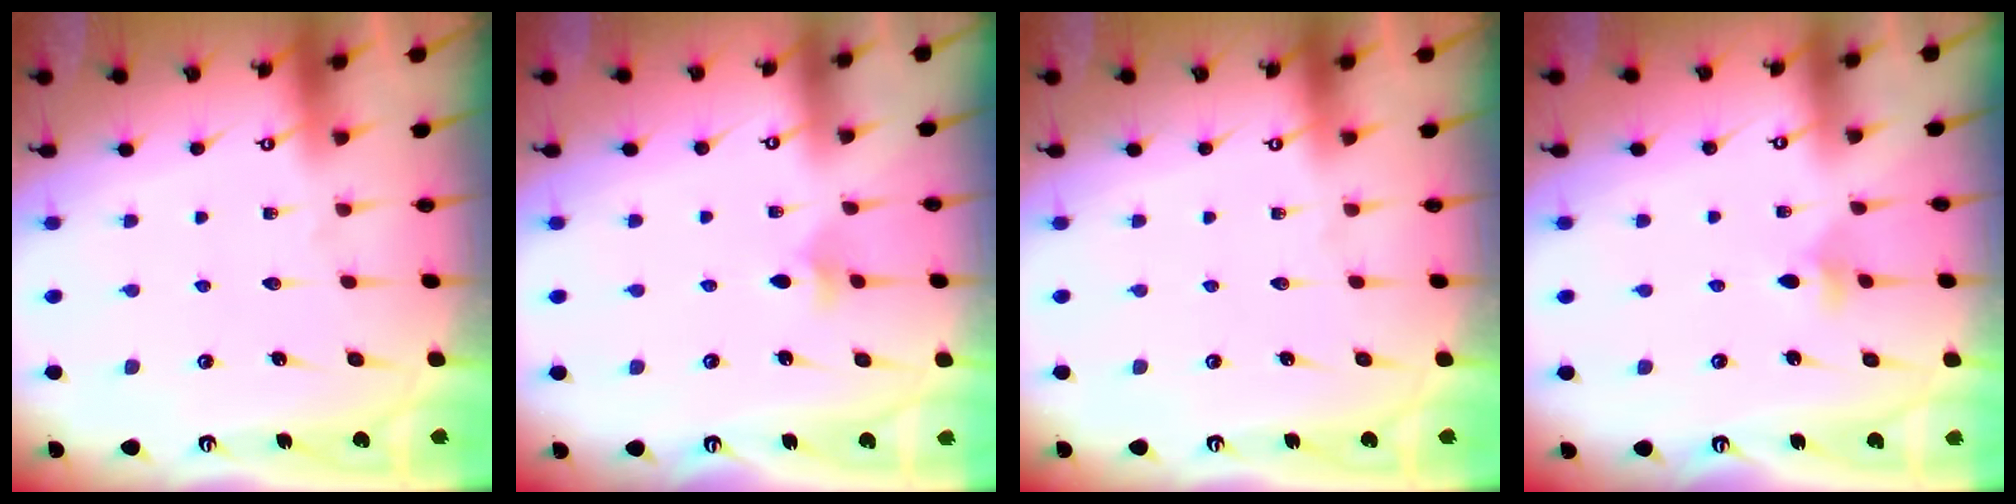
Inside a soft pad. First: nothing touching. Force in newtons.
{"total": 4.1, "press": 4.0, "slide": 1.0}
{"total": 0.0}
{"total": 3.4, "press": 3.3, "slide": 0.6}